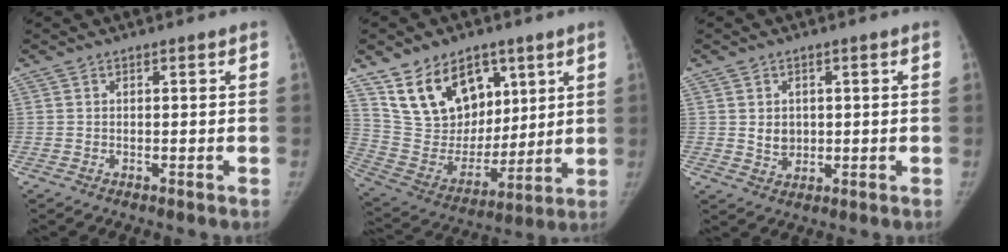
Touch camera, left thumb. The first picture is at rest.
{"total": 18.7, "force": [10.3, 12.2, 9.7], "torque": [-0.124, -0.043, 0.206]}
{"total": 3.6, "force": [0.5, 3.0, 2.0], "torque": [-0.018, -0.007, 0.018]}